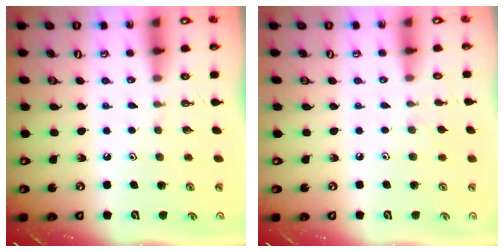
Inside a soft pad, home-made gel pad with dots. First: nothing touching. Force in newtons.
{"total": 4.2, "press": 4.1, "slide": 0.6}